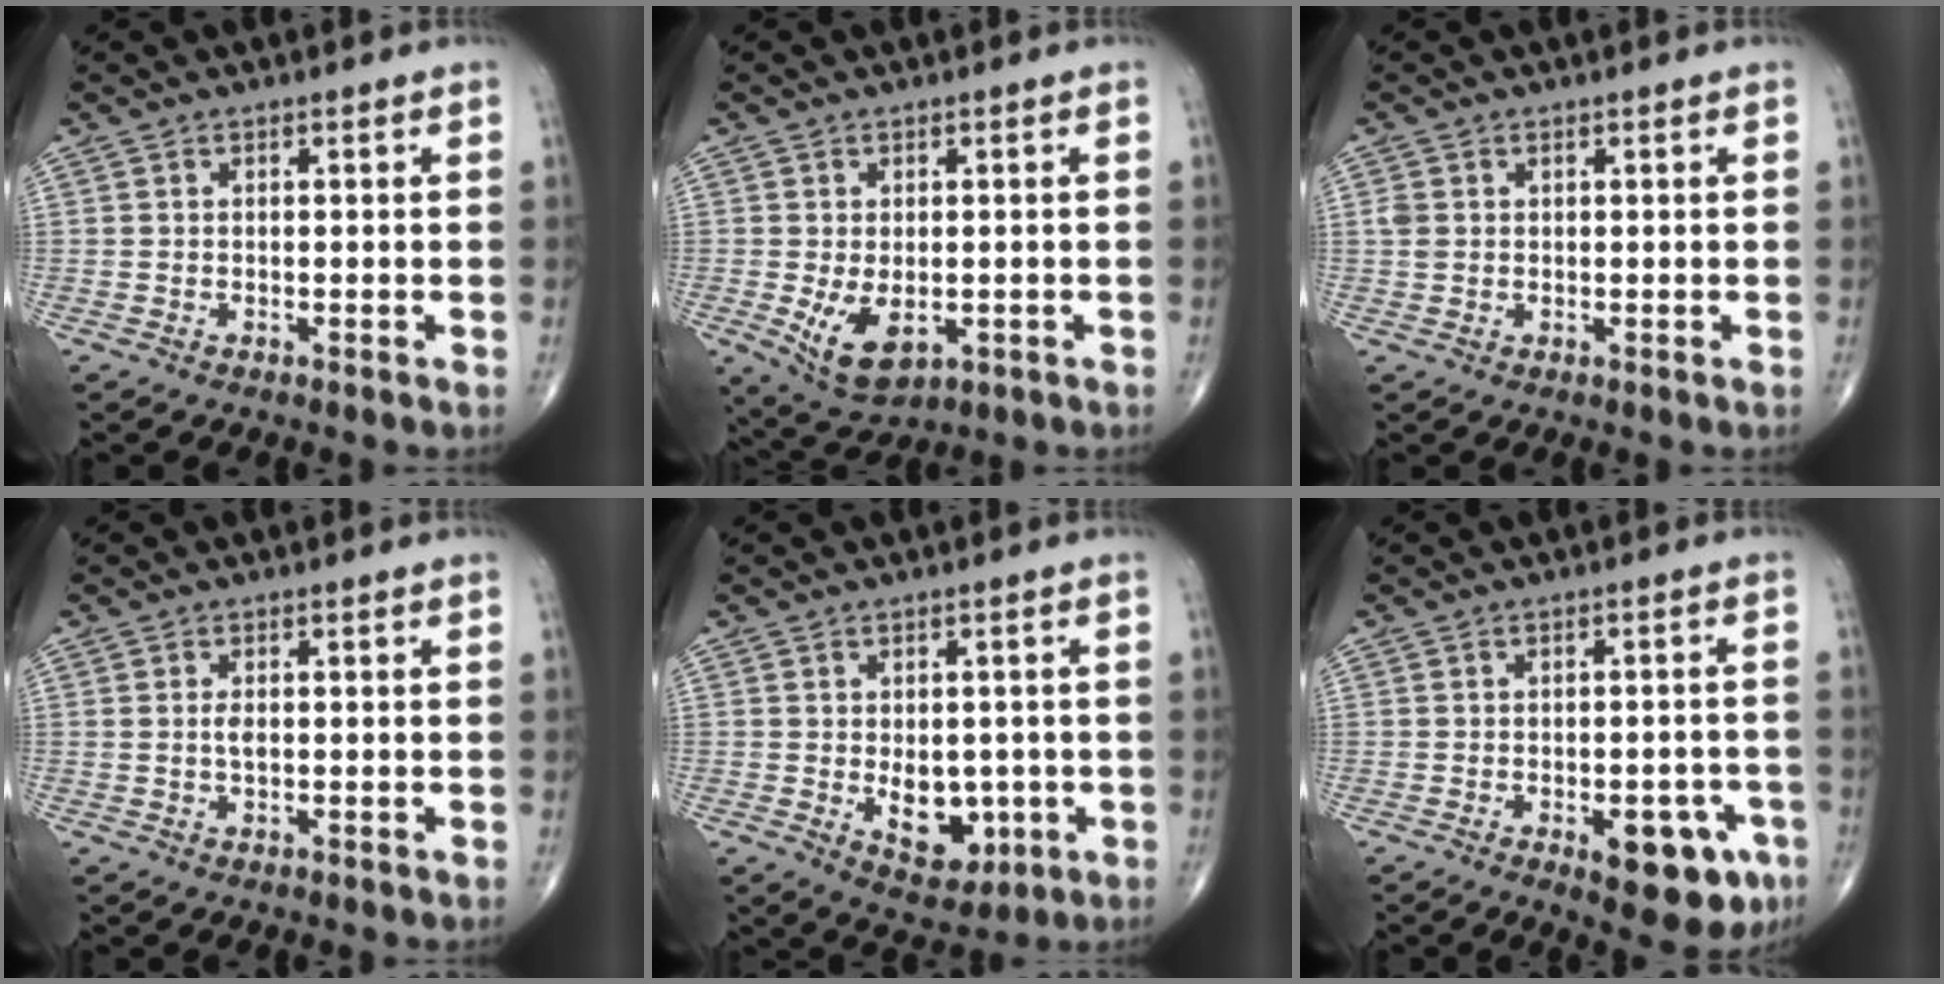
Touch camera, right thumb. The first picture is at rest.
{"total": 7.5, "force": [-1.5, 4.4, 5.8], "torque": [-0.096, -0.013, -0.010]}
{"total": 1.8, "force": [0.4, 1.4, 1.1], "torque": [-0.028, 0.001, 0.010]}
{"total": 1.6, "force": [0.0, 0.7, 1.4], "torque": [-0.025, -0.001, 0.000]}
{"total": 8.5, "force": [-1.4, 5.6, 6.2], "torque": [-0.050, -0.004, -0.004]}
{"total": 10.8, "force": [-4.7, 4.7, 8.5], "torque": [-0.079, 0.019, -0.052]}